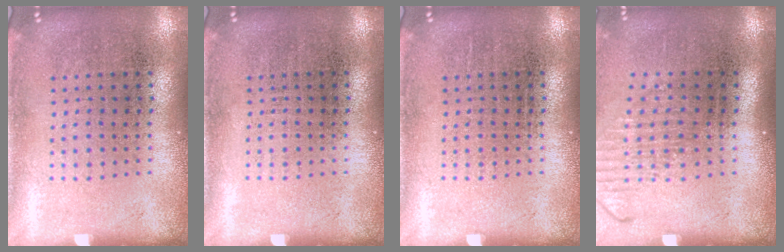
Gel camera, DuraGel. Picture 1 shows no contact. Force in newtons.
{"total": 0.0}
{"total": 0.0}
{"total": 1.3, "press": 1.0, "slide": 0.9}